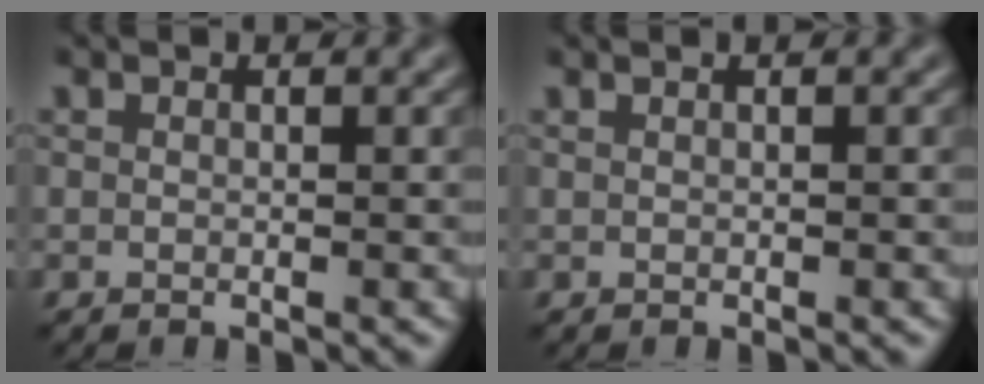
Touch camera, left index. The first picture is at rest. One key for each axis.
{"total": 0.9, "fx": 0.5, "fy": 0.4, "fz": 0.7, "tx": -0.009, "ty": 0.001, "tz": 0.000}